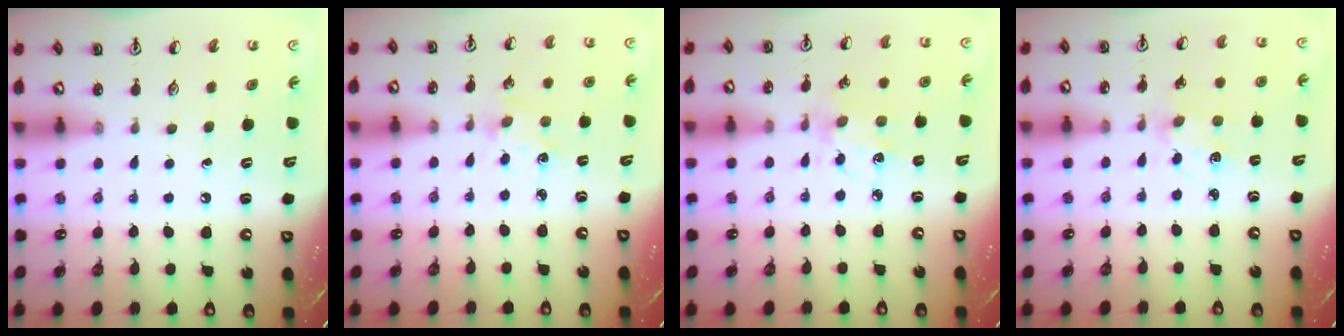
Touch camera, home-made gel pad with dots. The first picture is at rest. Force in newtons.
{"total": 1.8, "press": 1.7, "slide": 0.4}
{"total": 3.9, "press": 3.8, "slide": 1.0}
{"total": 1.6, "press": 1.6, "slide": 0.5}